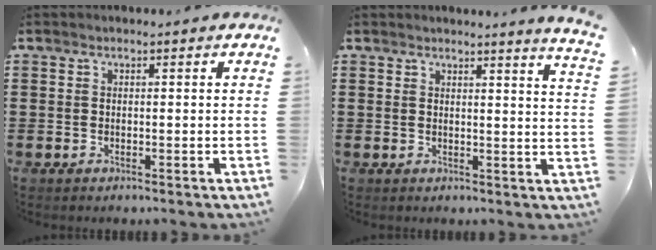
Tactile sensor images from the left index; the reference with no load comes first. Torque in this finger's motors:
{"motor_torque": [0.00, 0.05, -0.45, -0.04]}